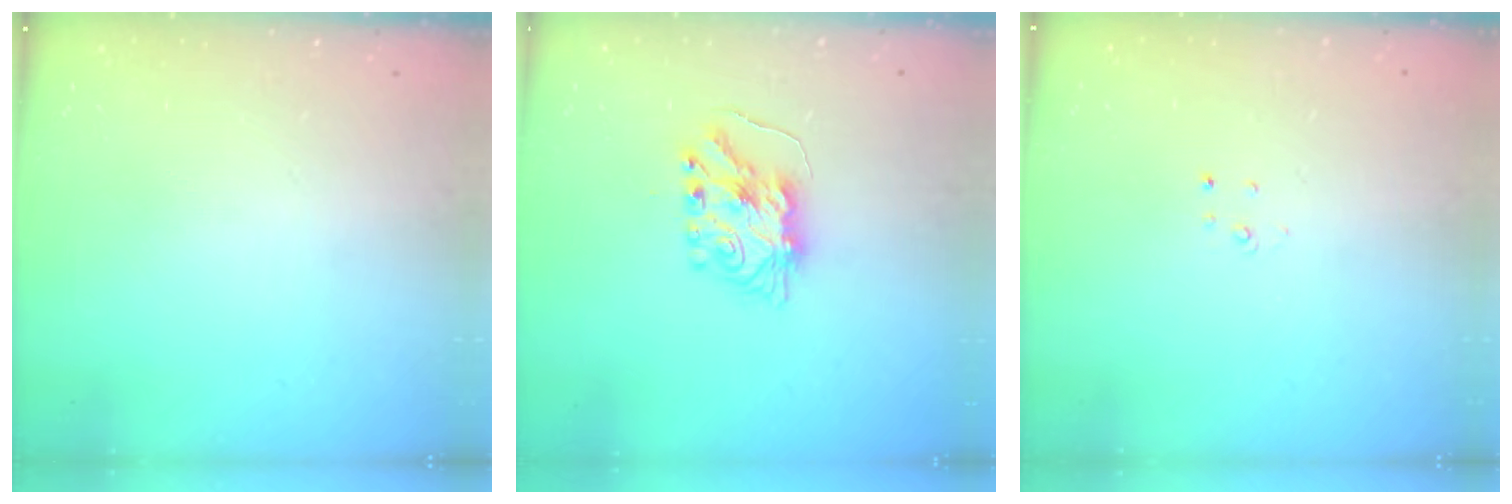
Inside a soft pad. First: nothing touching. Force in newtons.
{"total": 7.8, "press": 7.7, "slide": 0.6}
{"total": 2.0, "press": 2.0, "slide": 0.2}